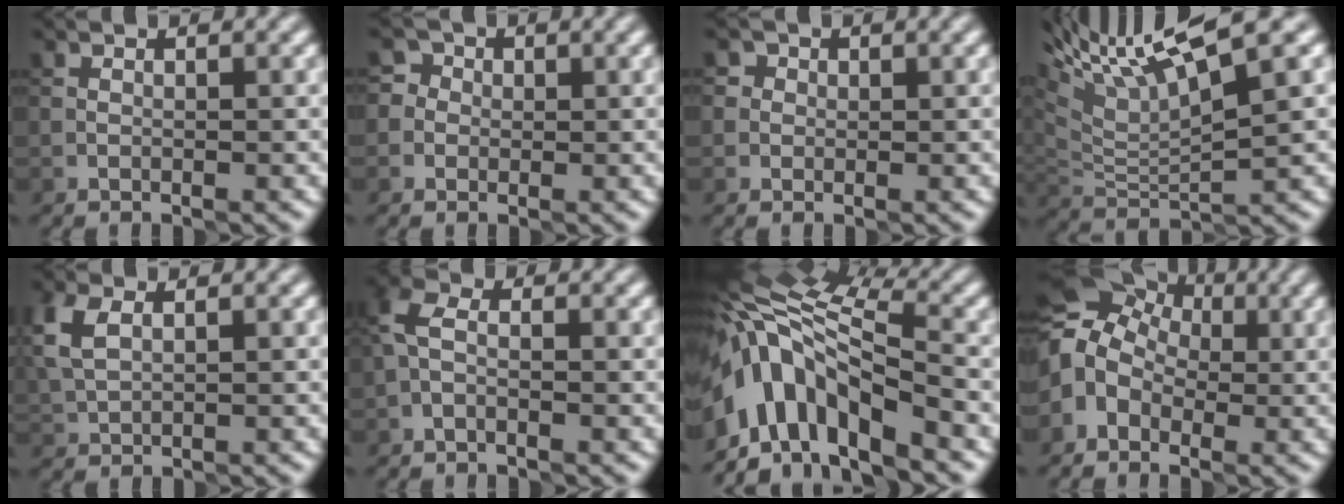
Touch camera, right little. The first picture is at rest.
{"total": 2.7, "force": [0.3, 2.6, 0.7], "torque": [0.015, 0.016, -0.020]}
{"total": 2.4, "force": [1.0, 2.0, 0.7], "torque": [0.016, 0.017, -0.010]}
{"total": 9.3, "force": [5.8, 2.0, 6.9], "torque": [-0.139, 0.025, 0.109]}
{"total": 3.8, "force": [1.5, 2.4, 2.6], "torque": [-0.072, 0.012, 0.033]}
{"total": 2.7, "force": [-0.3, 1.7, 2.0], "torque": [-0.051, 0.012, -0.017]}
{"total": 10.9, "force": [-4.4, 4.9, 8.7], "torque": [-0.152, 0.015, -0.078]}
{"total": 7.4, "force": [0.3, 6.0, 4.4], "torque": [-0.077, 0.025, -0.009]}